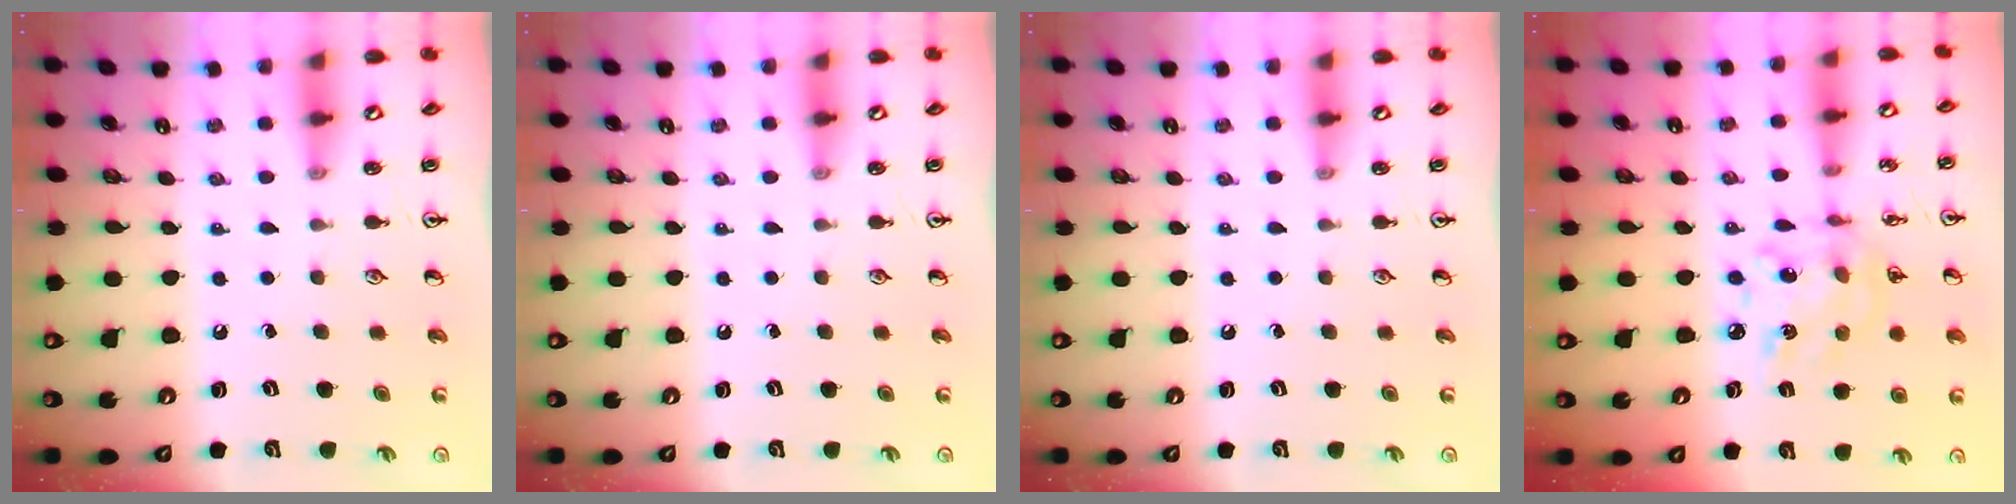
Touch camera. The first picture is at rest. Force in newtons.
{"total": 0.0}
{"total": 0.0}
{"total": 9.8, "press": 9.7, "slide": 0.9}